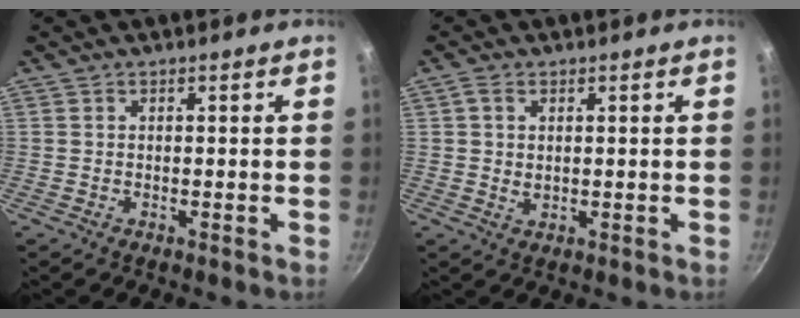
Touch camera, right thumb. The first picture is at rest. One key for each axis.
{"total": 2.7, "fx": 0.7, "fy": 1.7, "fz": 1.9, "tx": -0.037, "ty": 0.003, "tz": 0.014}